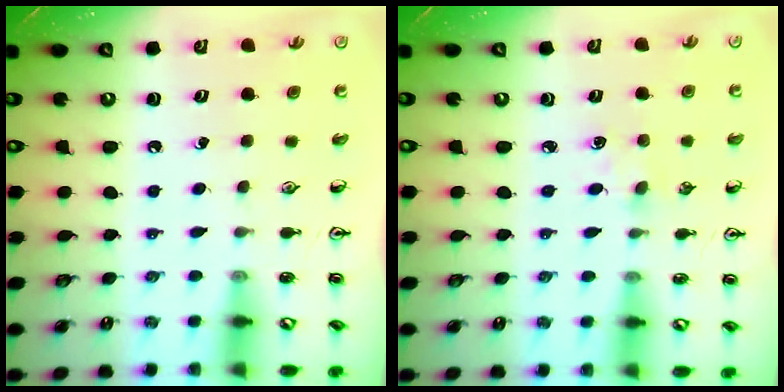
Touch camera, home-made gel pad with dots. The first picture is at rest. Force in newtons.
{"total": 3.0, "press": 2.9, "slide": 0.4}